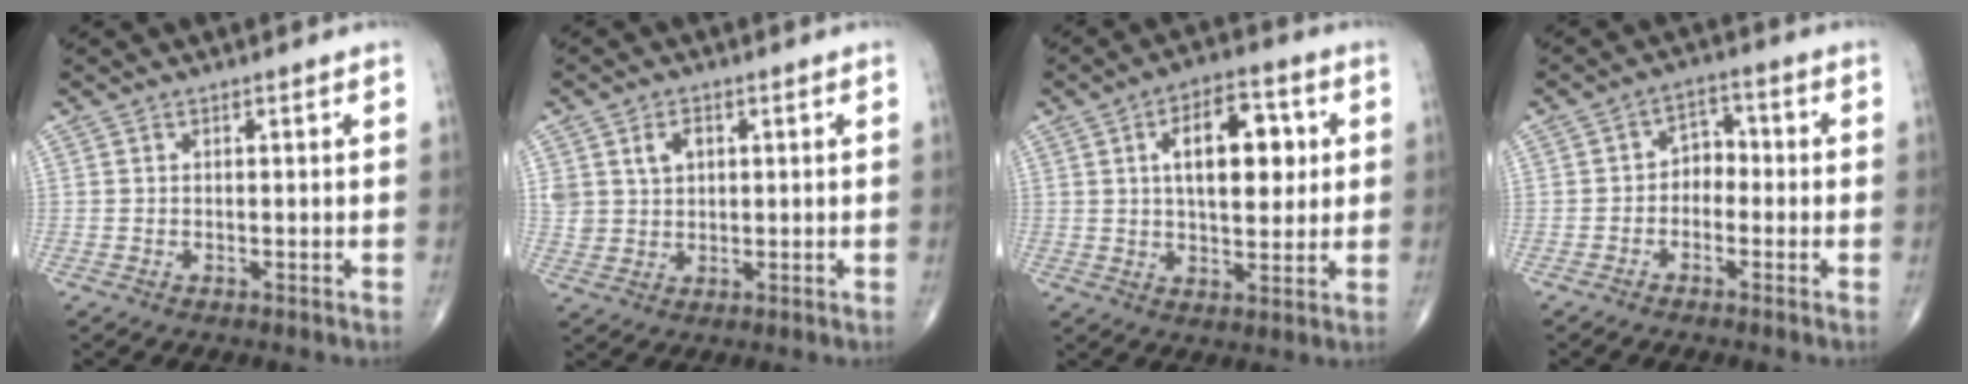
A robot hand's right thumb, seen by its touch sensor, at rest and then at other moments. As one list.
[{"total": 5.3, "force": [1.9, 4.0, 3.0], "torque": [-0.036, -0.007, 0.038]}, {"total": 13.3, "force": [3.0, 6.8, 11.0], "torque": [-0.141, 0.002, 0.045]}, {"total": 4.4, "force": [-1.2, 3.3, 2.5], "torque": [-0.015, 0.027, -0.036]}]